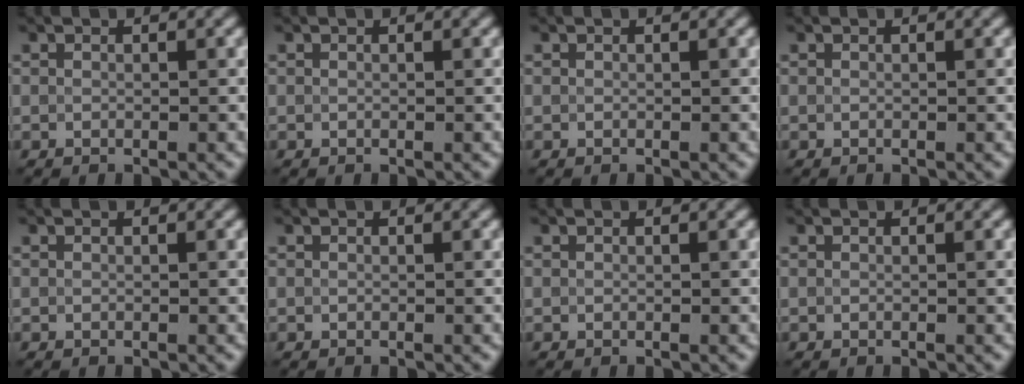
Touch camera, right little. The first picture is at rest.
{"total": 0.0}
{"total": 0.0}
{"total": 0.0}
{"total": 0.0}
{"total": 0.0}
{"total": 0.0}
{"total": 0.0}